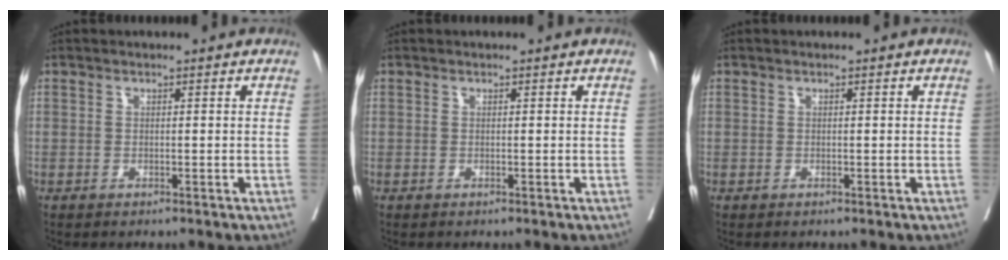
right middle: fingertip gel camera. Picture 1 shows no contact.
{"total": 0.0}
{"total": 0.0}